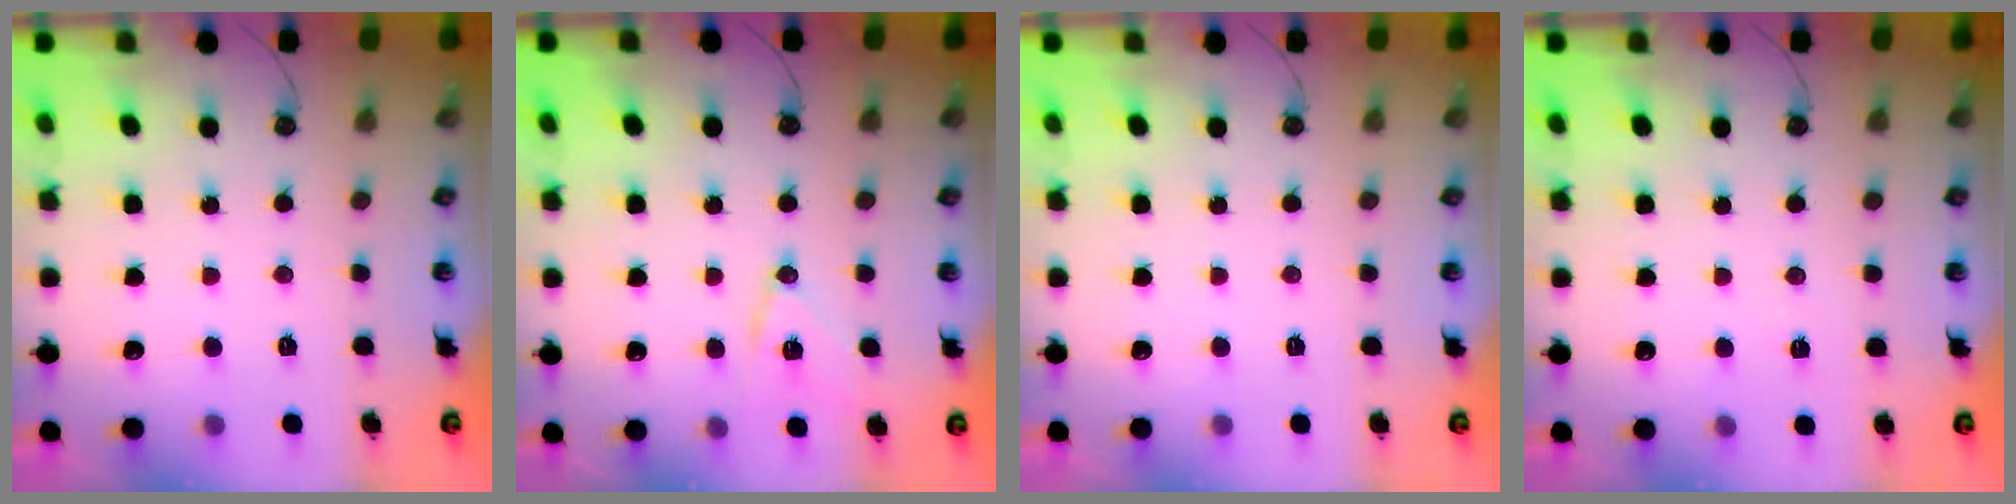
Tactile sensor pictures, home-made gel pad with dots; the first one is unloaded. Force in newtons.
{"total": 11.5, "press": 11.0, "slide": 3.3}
{"total": 1.5, "press": 0.2, "slide": 1.5}
{"total": 4.2, "press": 2.5, "slide": 3.4}